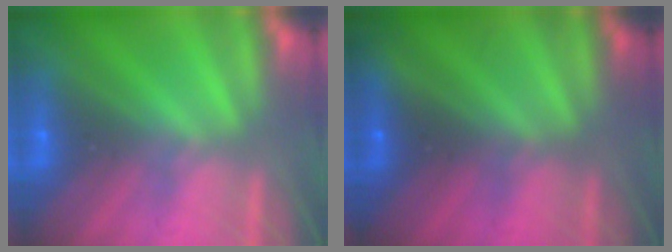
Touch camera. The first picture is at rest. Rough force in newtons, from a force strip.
{"total": 1.7}